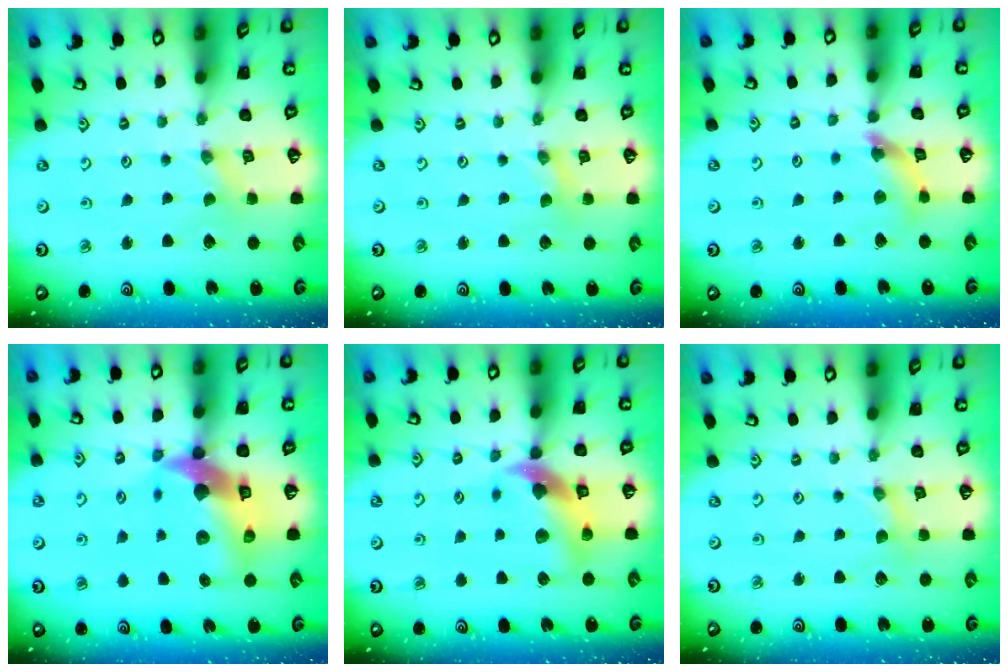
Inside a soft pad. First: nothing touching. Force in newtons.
{"total": 0.7, "press": 0.7, "slide": 0.1}
{"total": 9.1, "press": 9.1, "slide": 0.8}
{"total": 14.7, "press": 14.5, "slide": 2.3}
{"total": 11.2, "press": 11.1, "slide": 1.6}
{"total": 2.2, "press": 2.2, "slide": 0.4}